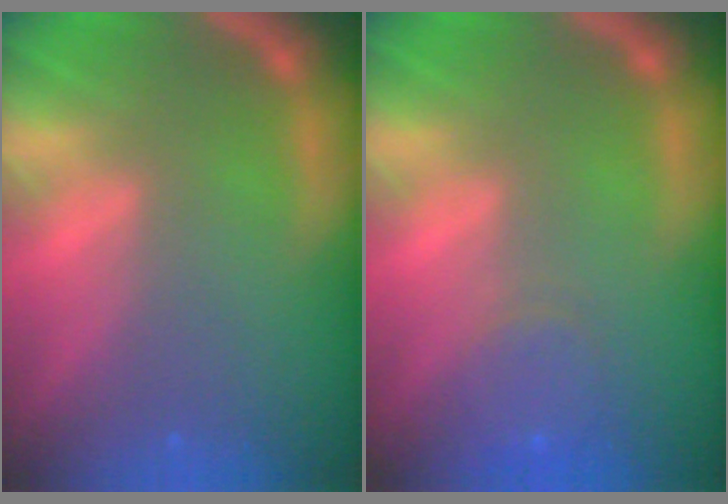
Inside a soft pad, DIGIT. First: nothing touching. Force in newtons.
{"total": 3.0}